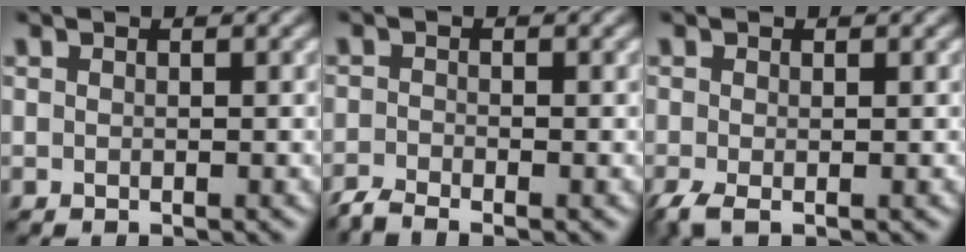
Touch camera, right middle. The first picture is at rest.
{"total": 2.0, "force": [-1.7, 0.3, 0.9], "torque": [-0.020, -0.011, -0.043]}
{"total": 1.8, "force": [-0.9, 0.5, 1.5], "torque": [-0.041, -0.010, -0.023]}